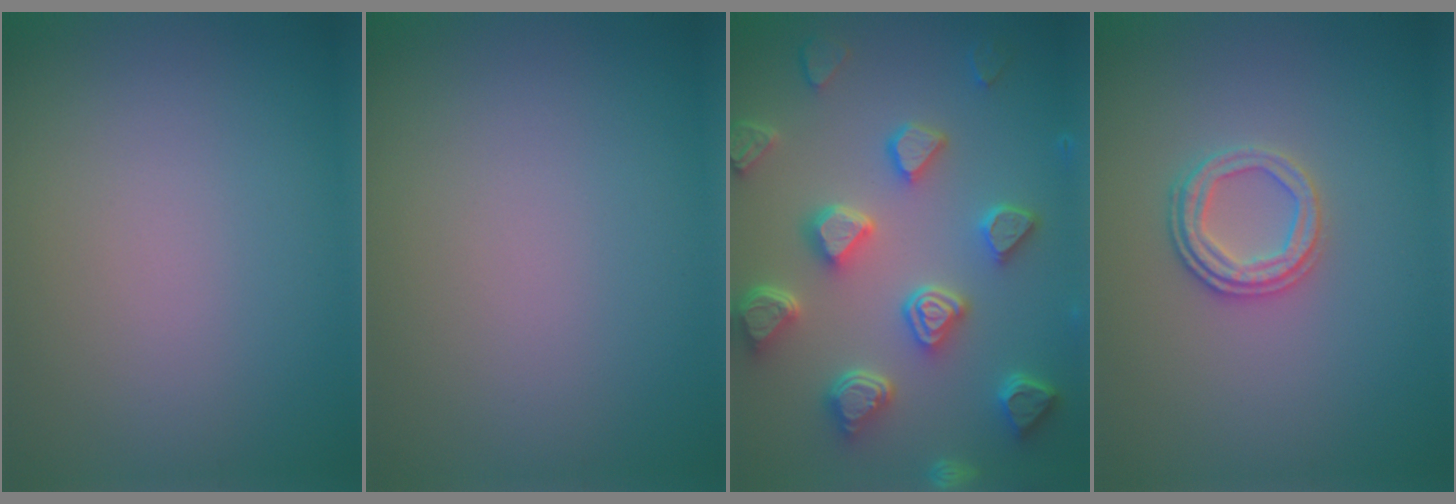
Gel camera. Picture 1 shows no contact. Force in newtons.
{"total": 0.0}
{"total": 7.1, "press": 5.7, "slide": 4.2}
{"total": 2.4, "press": 2.3, "slide": 0.7}